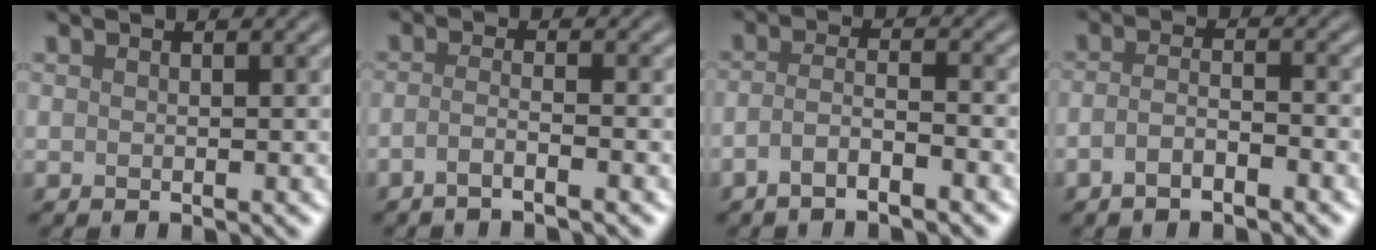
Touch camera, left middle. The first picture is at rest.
{"total": 2.0, "force": [-1.3, 0.4, 1.5], "torque": [-0.022, -0.003, -0.037]}
{"total": 2.8, "force": [-1.7, 0.7, 2.1], "torque": [-0.041, 0.004, -0.041]}
{"total": 2.5, "force": [-1.4, 0.7, 1.9], "torque": [-0.036, 0.005, -0.031]}